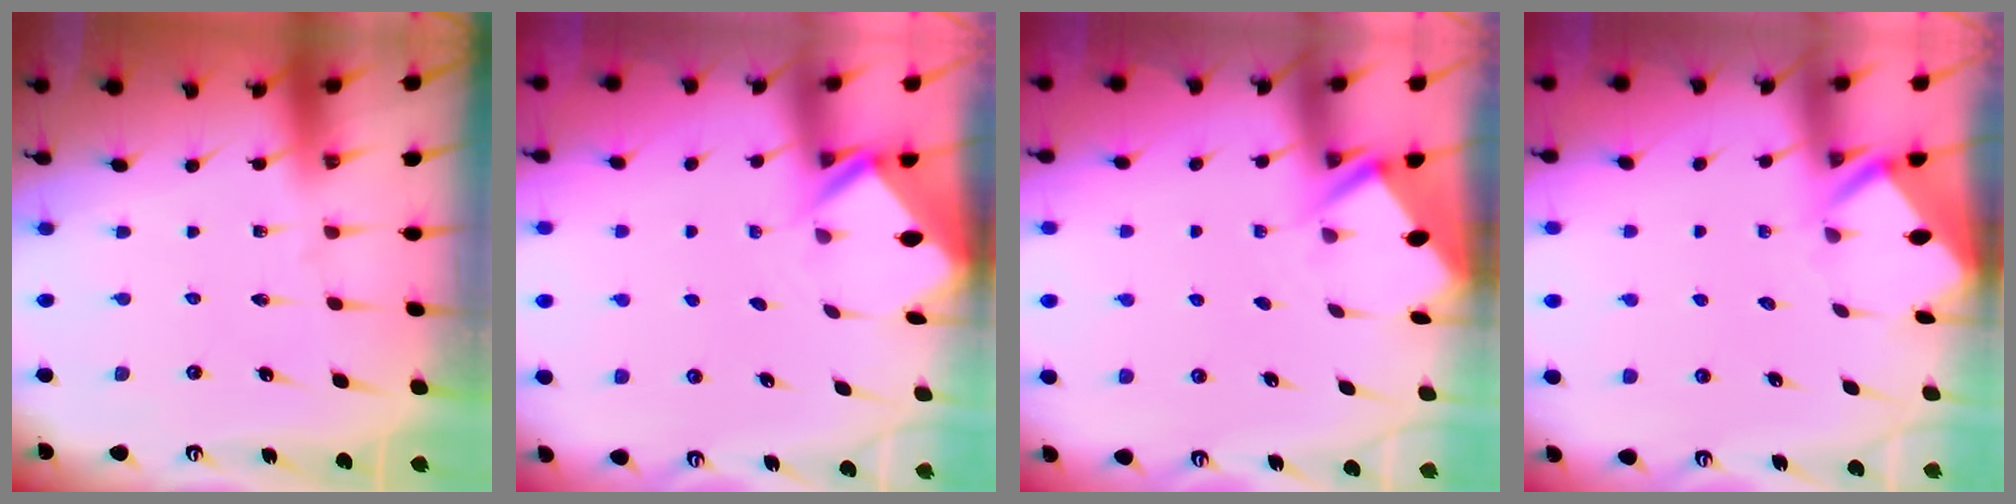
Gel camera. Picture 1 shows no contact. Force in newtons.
{"total": 2.4, "press": 2.4, "slide": 0.1}
{"total": 2.9, "press": 2.9, "slide": 0.3}
{"total": 2.3, "press": 2.3, "slide": 0.2}